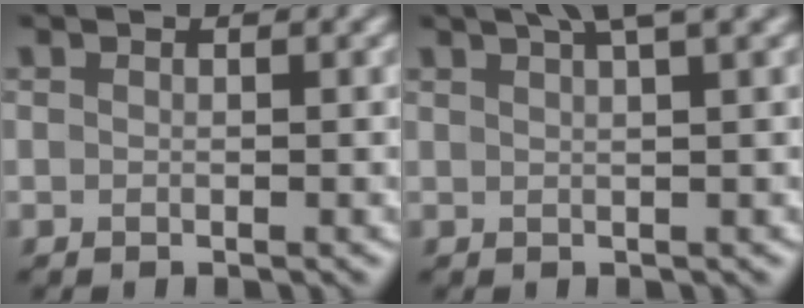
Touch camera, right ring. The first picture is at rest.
{"total": 4.2, "force": [2.9, 0.7, 2.9], "torque": [-0.027, 0.013, 0.033]}